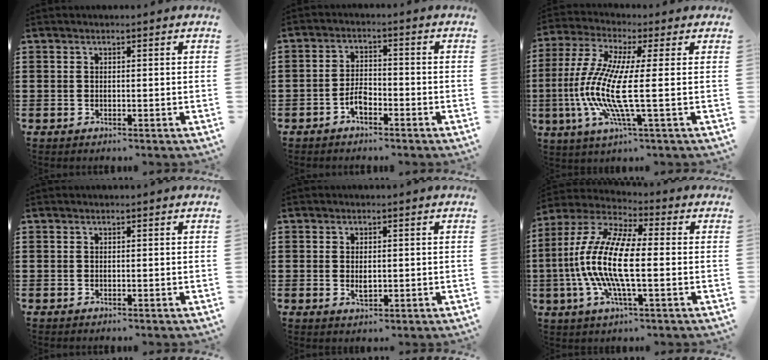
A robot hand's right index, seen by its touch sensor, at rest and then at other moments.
{"total": 3.3, "force": [-2.0, 1.5, 2.2], "torque": [-0.056, 0.001, -0.042]}
{"total": 10.7, "force": [-1.4, 0.6, 10.6], "torque": [-0.250, -0.030, -0.042]}
{"total": 0.0}
{"total": 1.9, "force": [0.1, 0.9, 1.7], "torque": [-0.034, 0.002, 0.002]}
{"total": 13.0, "force": [-1.6, 4.0, 12.3], "torque": [-0.279, -0.014, -0.039]}